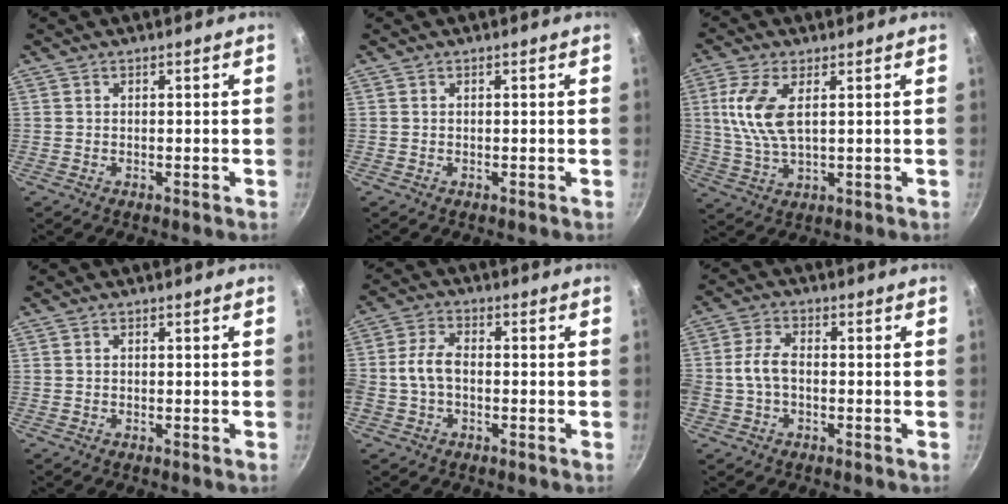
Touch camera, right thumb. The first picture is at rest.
{"total": 0.0}
{"total": 9.3, "force": [2.1, 4.1, 8.1], "torque": [-0.172, -0.001, 0.044]}
{"total": 0.0}
{"total": 6.0, "force": [-1.0, 3.8, 4.5], "torque": [-0.088, 0.025, -0.027]}
{"total": 5.4, "force": [-0.9, 3.3, 4.2], "torque": [-0.084, 0.021, -0.023]}